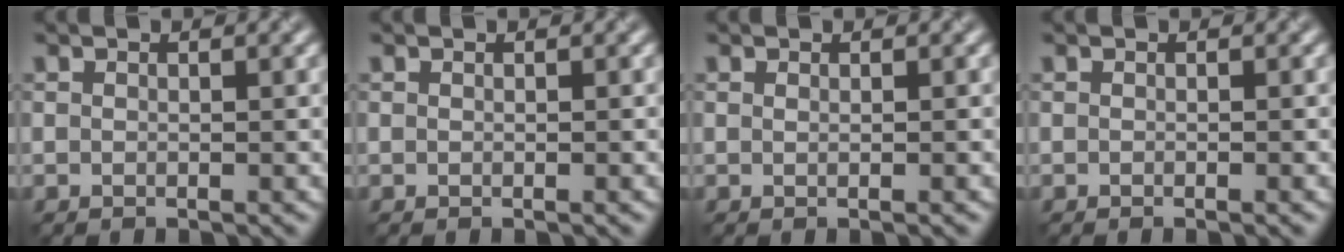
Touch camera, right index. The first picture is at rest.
{"total": 0.0}
{"total": 0.6, "force": [-0.1, 0.2, 0.5], "torque": [0.000, 0.000, -0.005]}
{"total": 1.0, "force": [-0.4, 0.4, 0.9], "torque": [-0.001, 0.001, -0.008]}